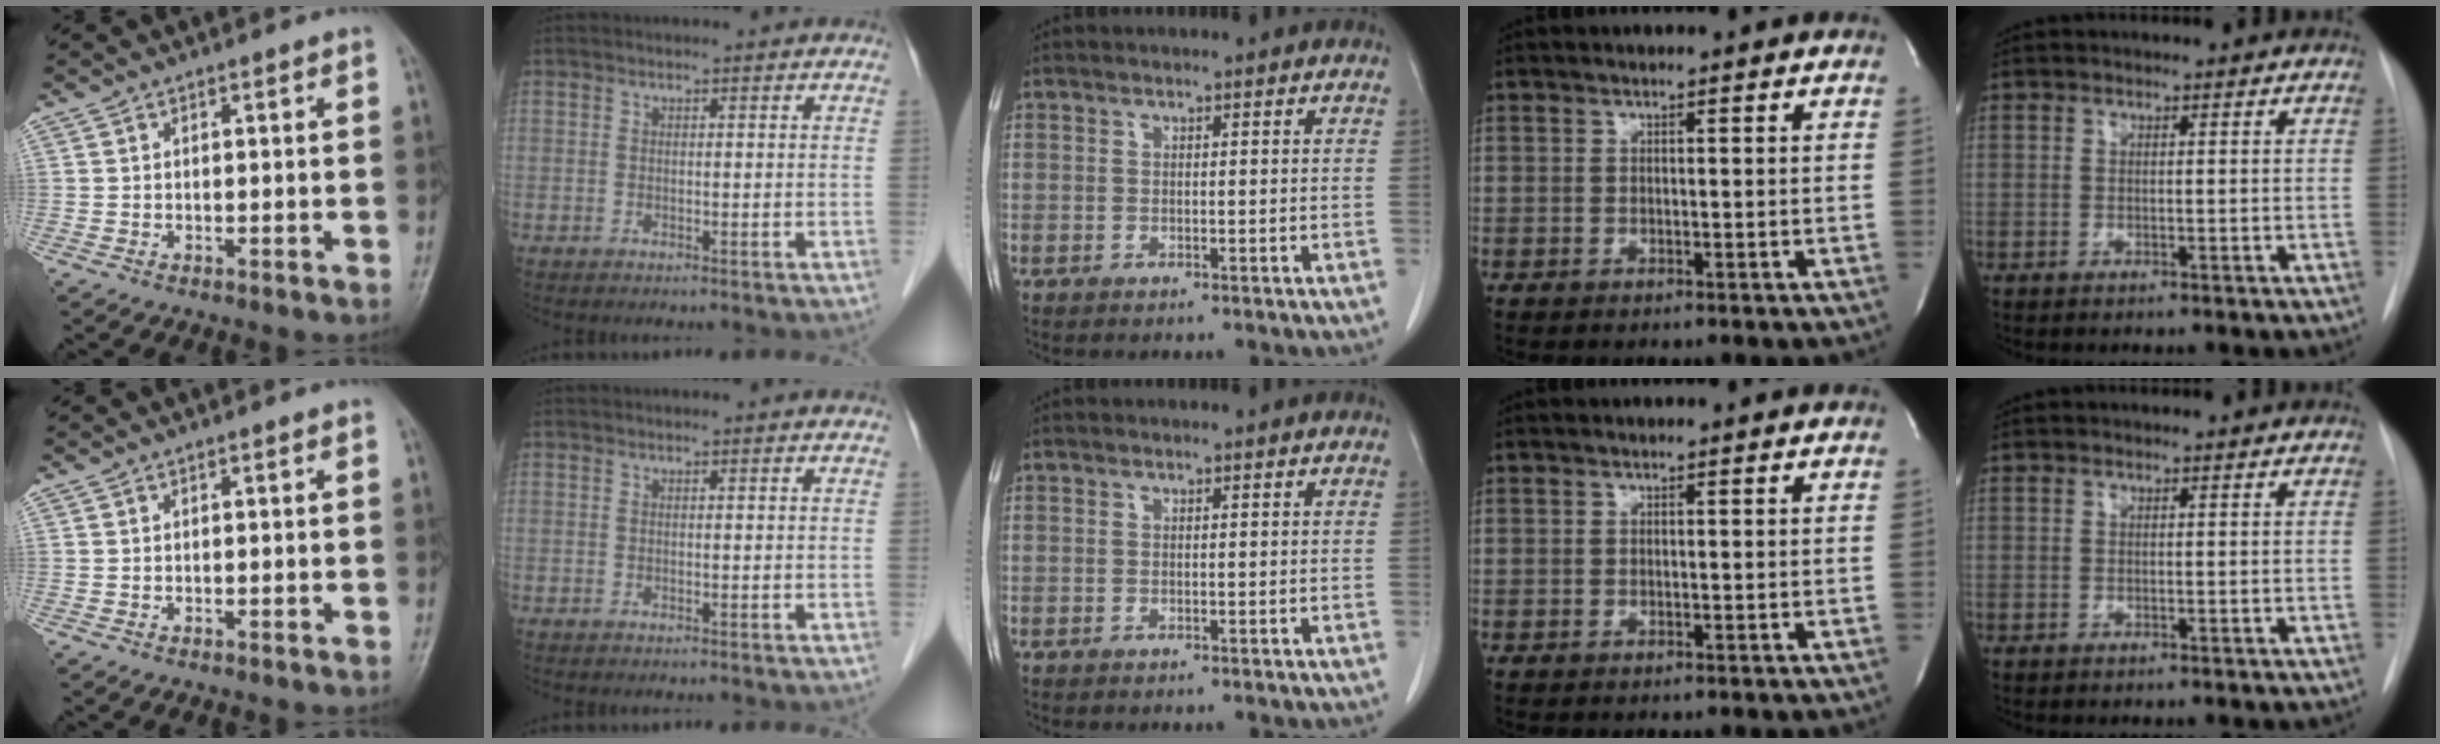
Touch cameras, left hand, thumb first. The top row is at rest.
{}